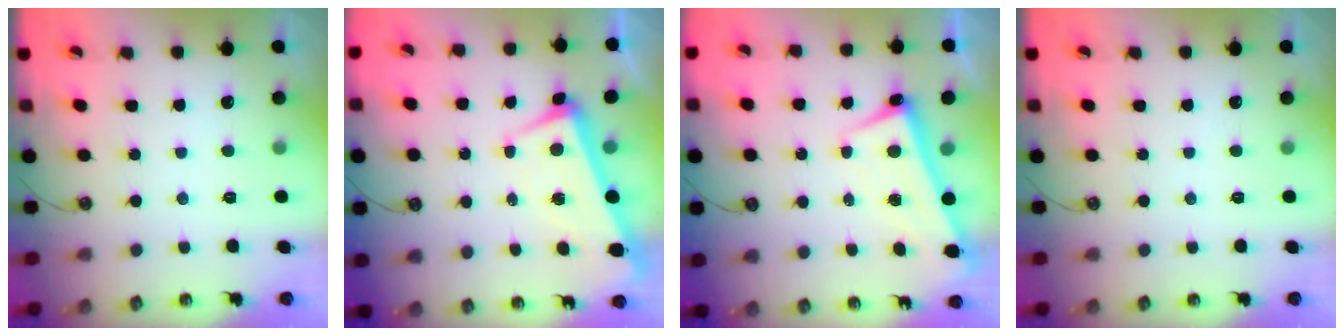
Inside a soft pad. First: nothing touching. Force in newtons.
{"total": 1.4, "press": 1.1, "slide": 0.8}
{"total": 2.4, "press": 2.3, "slide": 0.7}
{"total": 0.0}